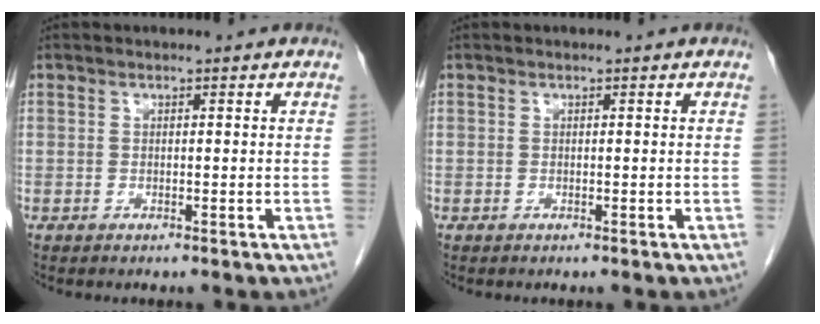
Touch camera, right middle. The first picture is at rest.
{"total": 0.0}